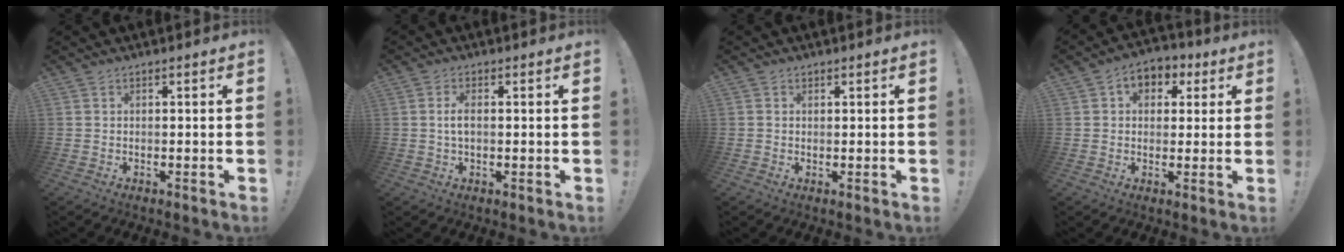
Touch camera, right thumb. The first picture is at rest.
{"total": 3.4, "force": [0.2, 1.7, 2.9], "torque": [-0.049, 0.005, 0.002]}
{"total": 0.9, "force": [0.6, 0.7, 0.1], "torque": [0.005, 0.000, 0.010]}
{"total": 6.7, "force": [1.7, 5.6, 3.3], "torque": [-0.033, -0.002, 0.033]}